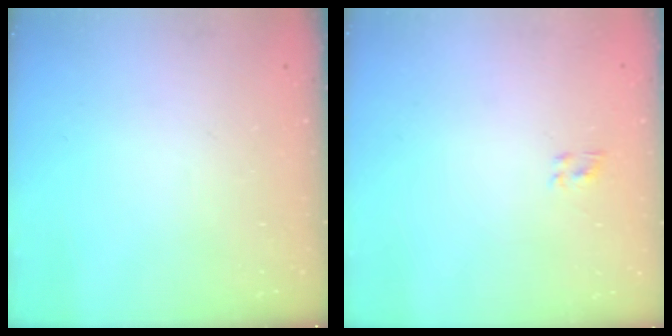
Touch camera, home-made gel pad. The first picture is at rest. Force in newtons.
{"total": 1.2, "press": 1.0, "slide": 0.6}